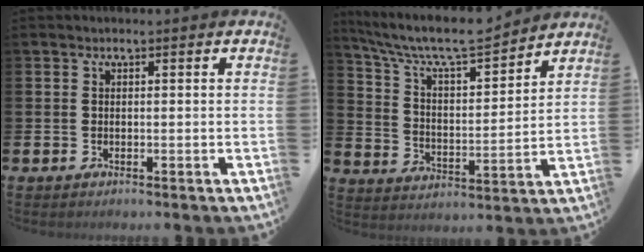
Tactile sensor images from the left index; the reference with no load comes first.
{"total": 8.9, "force": [8.2, 1.5, 3.1], "torque": [-0.093, -0.058, 0.140]}